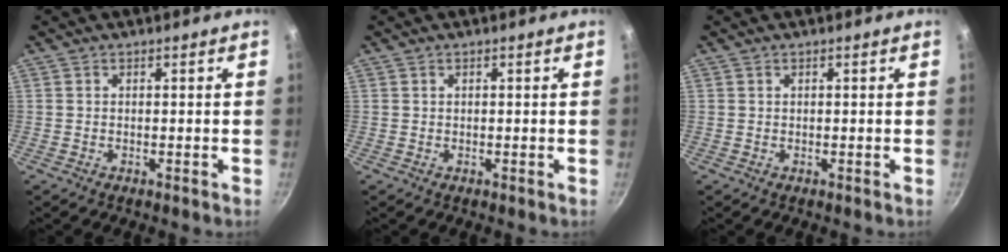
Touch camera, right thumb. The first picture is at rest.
{"total": 0.0}
{"total": 0.0}